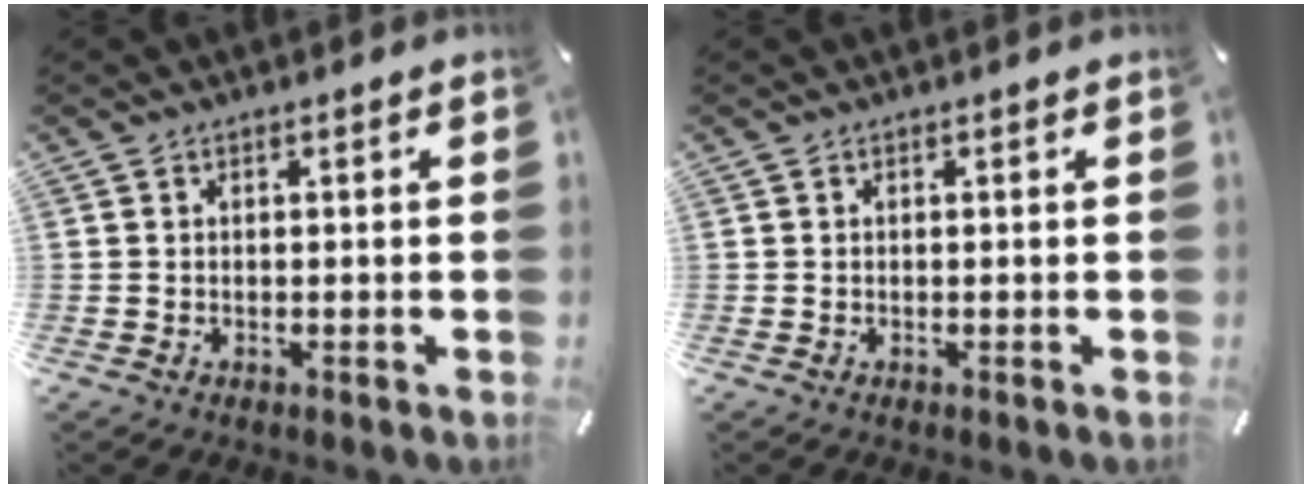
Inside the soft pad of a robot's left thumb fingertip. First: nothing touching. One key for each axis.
{"total": 0.0}